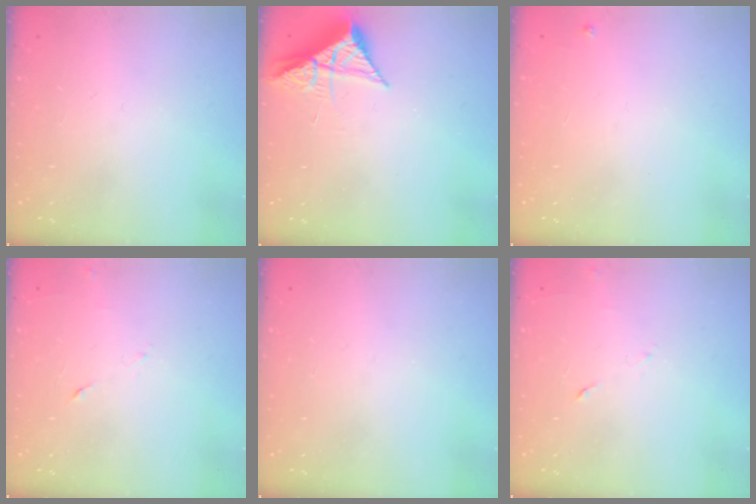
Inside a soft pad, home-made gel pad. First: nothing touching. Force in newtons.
{"total": 7.0, "press": 7.0, "slide": 0.3}
{"total": 3.0, "press": 3.0, "slide": 0.5}
{"total": 3.9, "press": 3.8, "slide": 0.8}
{"total": 0.0}
{"total": 3.9, "press": 3.8, "slide": 0.8}